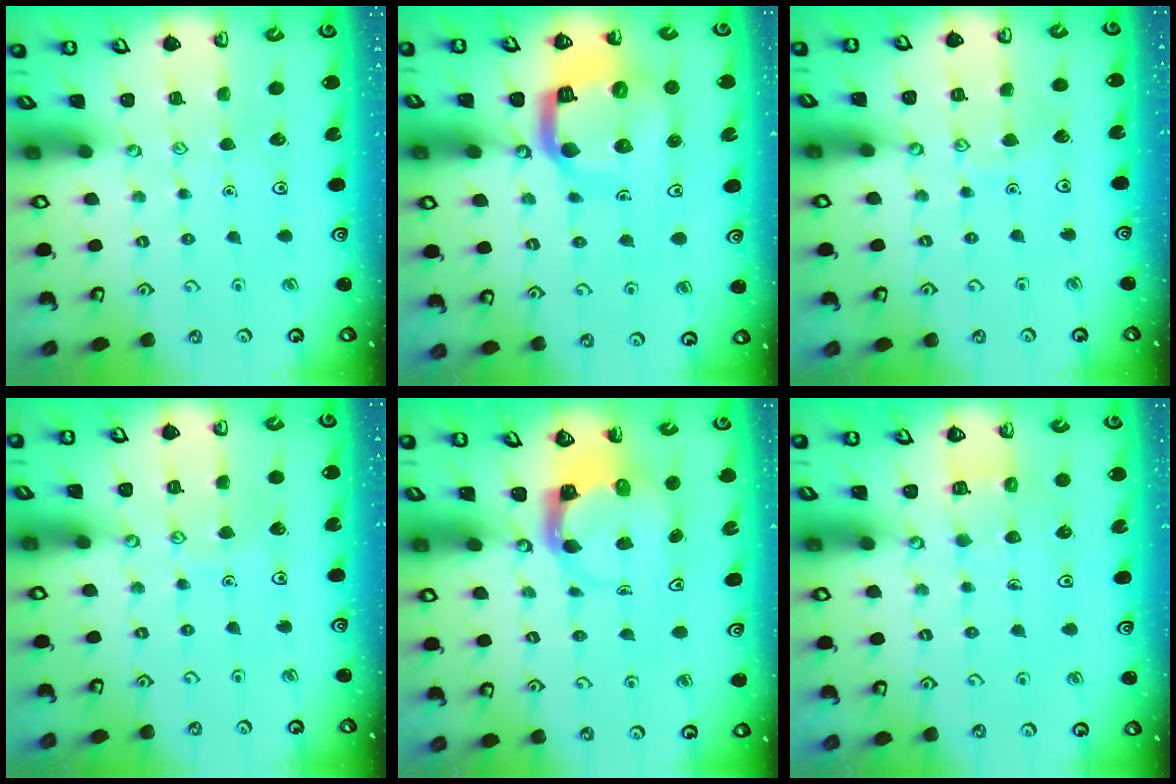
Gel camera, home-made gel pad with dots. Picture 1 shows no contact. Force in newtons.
{"total": 15.3, "press": 15.2, "slide": 1.8}
{"total": 3.7, "press": 3.7, "slide": 0.3}
{"total": 4.7, "press": 4.7, "slide": 0.5}
{"total": 3.8, "press": 3.7, "slide": 0.5}
{"total": 5.9, "press": 5.9, "slide": 0.3}